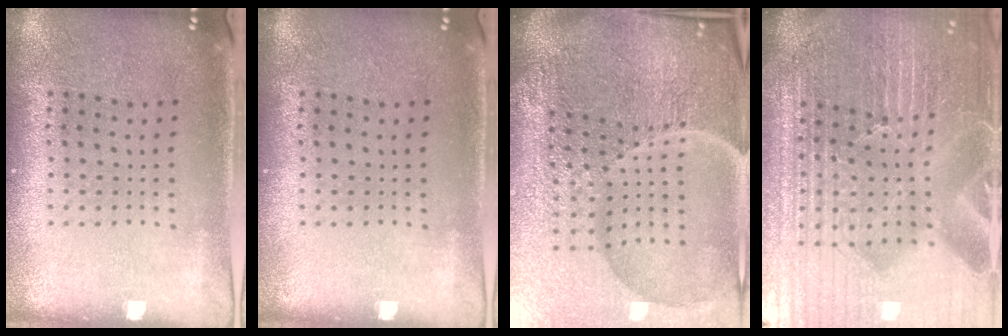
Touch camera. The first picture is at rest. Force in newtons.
{"total": 0.0}
{"total": 6.7, "press": 6.0, "slide": 3.0}
{"total": 6.6, "press": 5.9, "slide": 3.1}